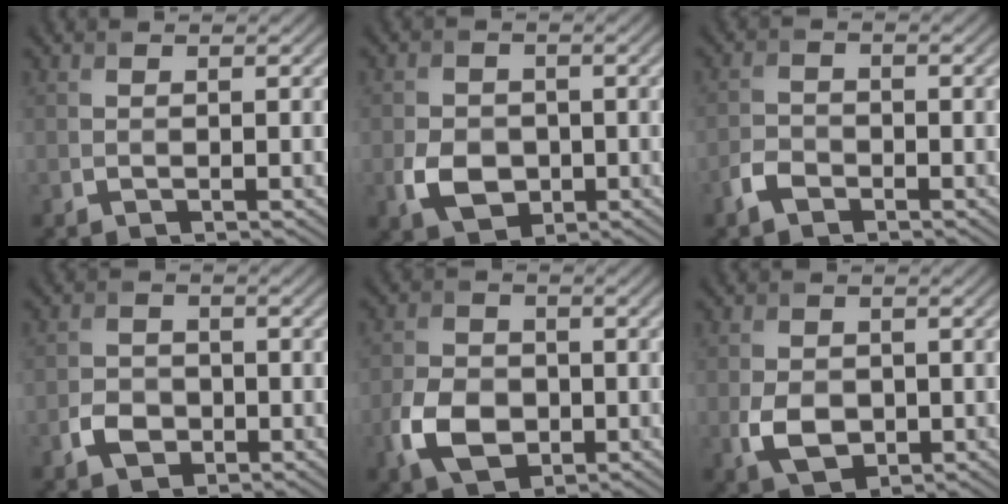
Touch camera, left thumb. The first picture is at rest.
{"total": 4.9, "force": [-1.2, 3.8, 2.7], "torque": [-0.061, -0.012, -0.024]}
{"total": 2.6, "force": [-1.8, 1.5, 1.1], "torque": [-0.026, 0.001, -0.045]}
{"total": 3.1, "force": [-1.4, 2.4, 1.5], "torque": [-0.028, 0.000, -0.032]}
{"total": 6.5, "force": [-2.2, 4.7, 4.0], "torque": [-0.091, -0.008, -0.049]}
{"total": 4.4, "force": [-0.9, 3.2, 2.8], "torque": [-0.064, -0.013, -0.018]}